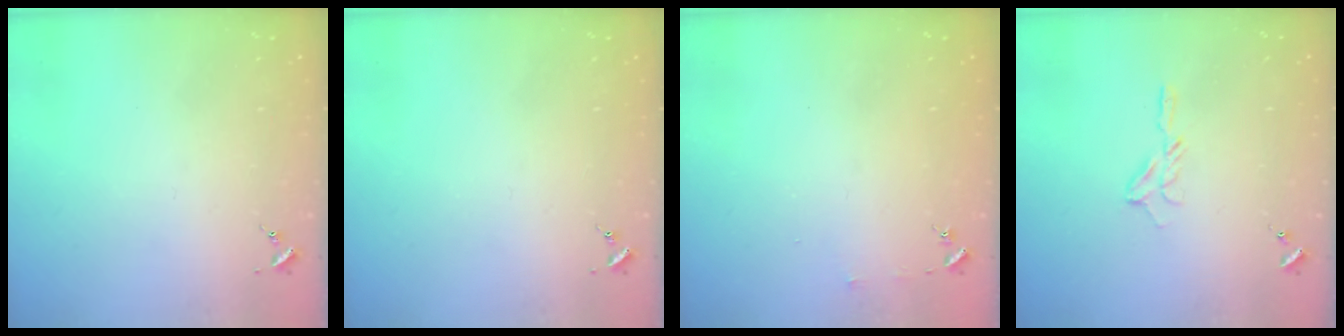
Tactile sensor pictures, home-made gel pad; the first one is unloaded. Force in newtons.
{"total": 0.0}
{"total": 3.0, "press": 3.0, "slide": 0.3}
{"total": 6.9, "press": 6.9, "slide": 0.7}